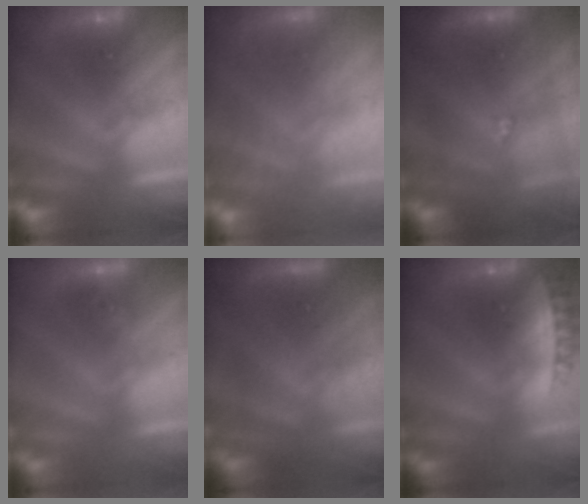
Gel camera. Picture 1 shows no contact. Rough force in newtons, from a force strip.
{"total": 8.7}
{"total": 7.4}
{"total": 2.9}
{"total": 4.2}
{"total": 2.9}